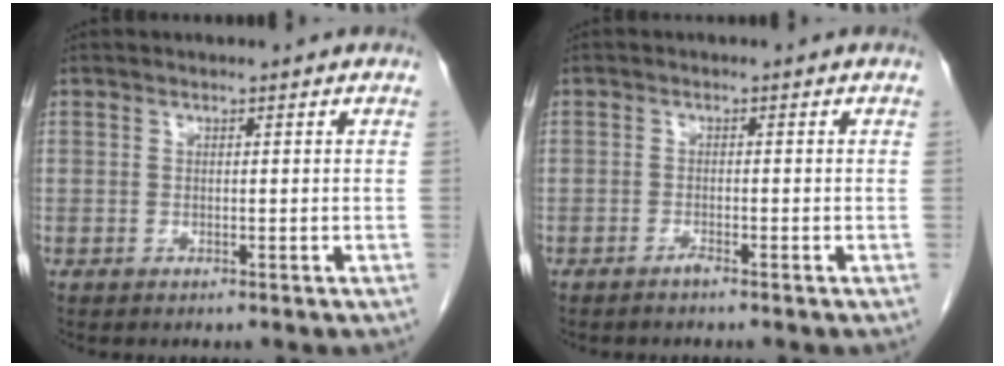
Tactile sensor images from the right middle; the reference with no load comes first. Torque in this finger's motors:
{"motor_torque": [-0.56, -0.01, 0.04, -0.01]}